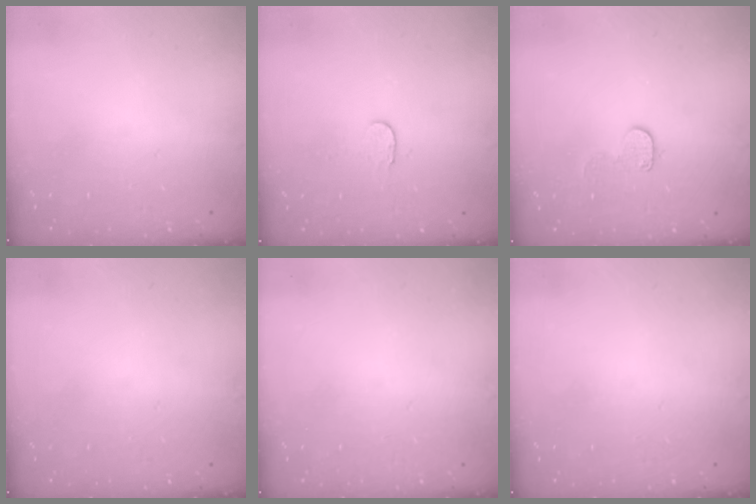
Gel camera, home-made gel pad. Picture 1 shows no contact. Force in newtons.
{"total": 2.3, "press": 2.3, "slide": 0.2}
{"total": 8.4, "press": 8.4, "slide": 0.5}
{"total": 0.0}
{"total": 0.0}
{"total": 0.0}